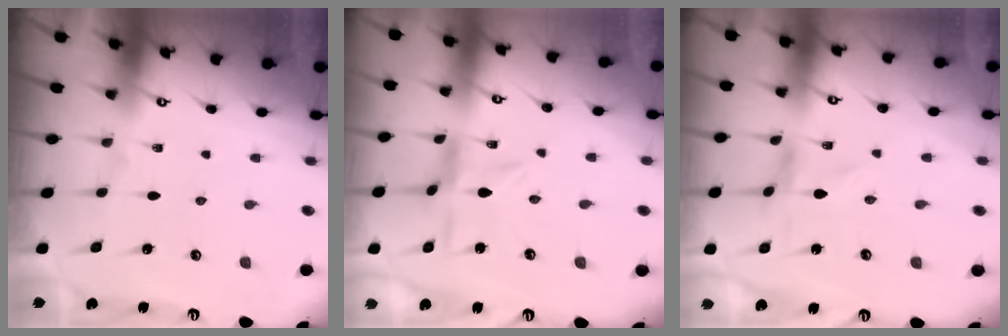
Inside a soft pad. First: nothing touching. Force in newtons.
{"total": 3.9, "press": 3.9, "slide": 0.4}
{"total": 0.0}